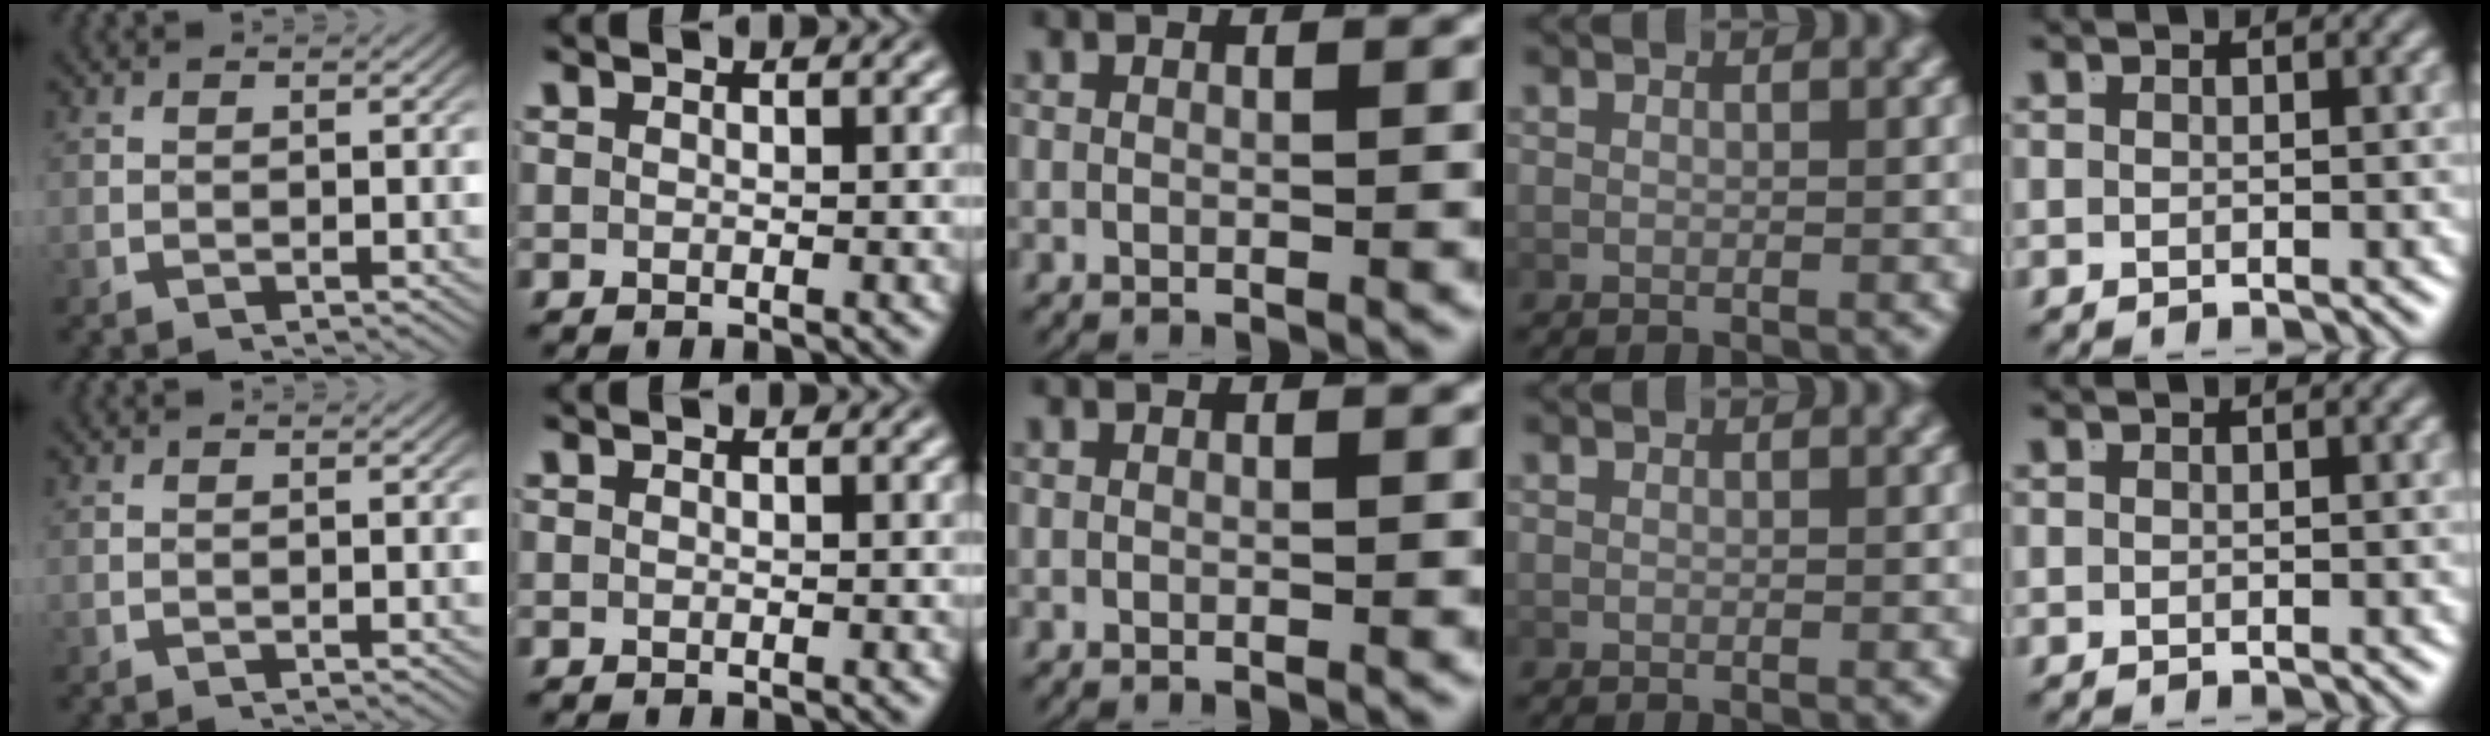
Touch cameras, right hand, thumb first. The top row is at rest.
{}